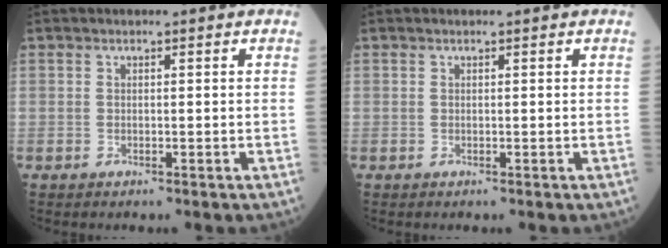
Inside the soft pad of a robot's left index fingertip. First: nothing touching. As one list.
[{"total": 0.0}]